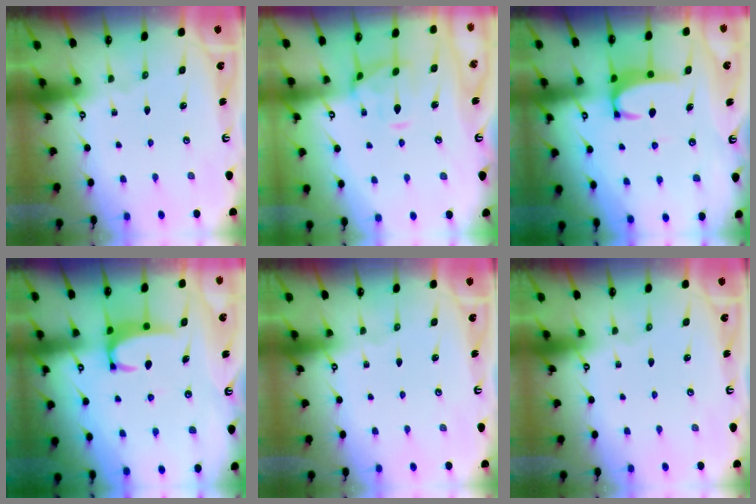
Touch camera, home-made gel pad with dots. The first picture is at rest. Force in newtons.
{"total": 3.0, "press": 2.7, "slide": 1.3}
{"total": 3.2, "press": 3.2, "slide": 0.3}
{"total": 3.1, "press": 3.1, "slide": 0.4}
{"total": 0.0}
{"total": 0.0}